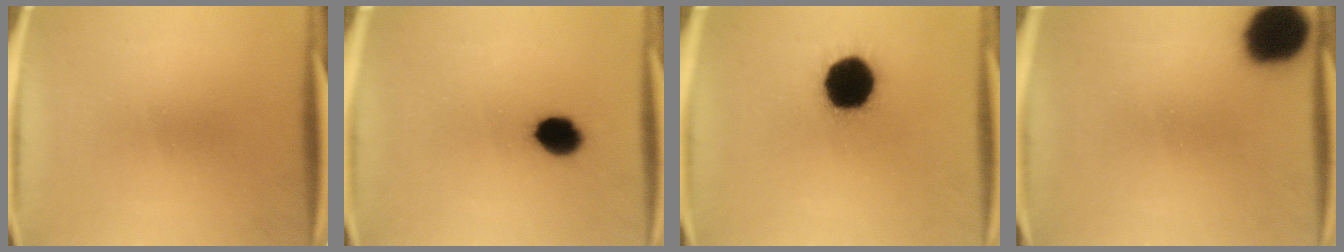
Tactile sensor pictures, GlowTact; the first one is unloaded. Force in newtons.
{"total": 7.0}
{"total": 18.4}
{"total": 15.6}